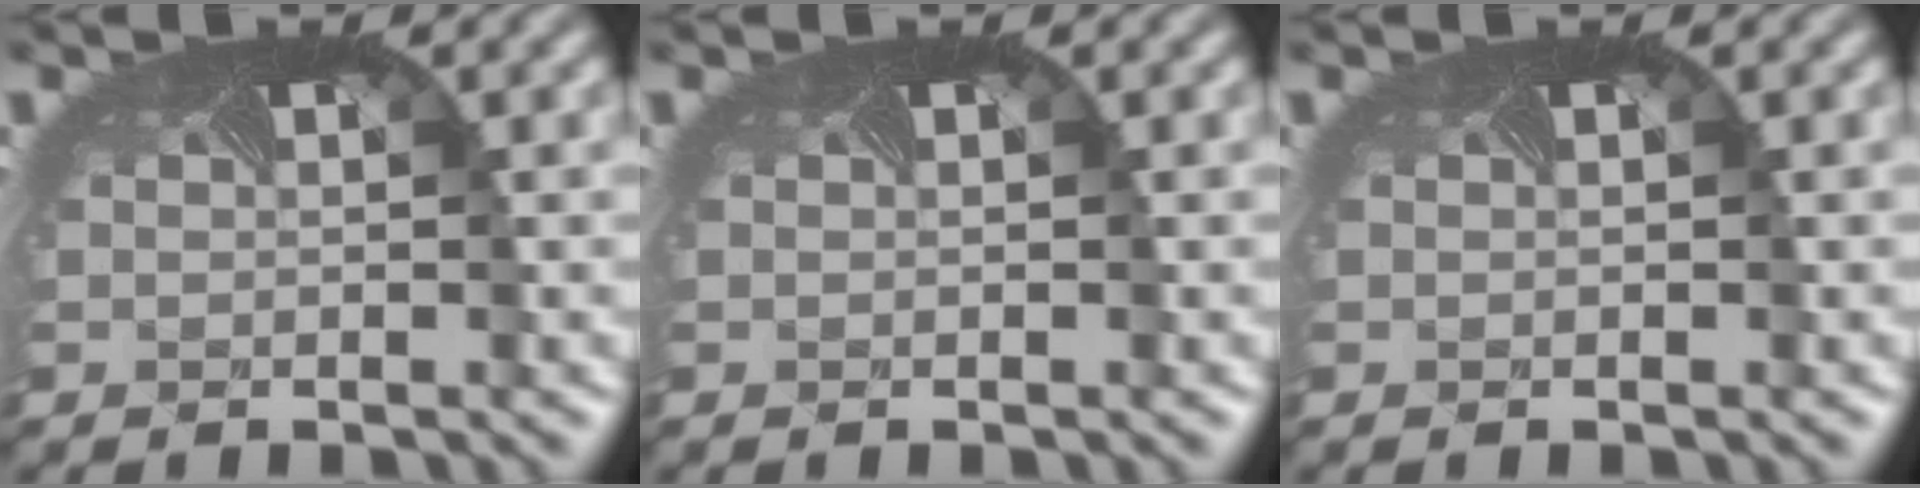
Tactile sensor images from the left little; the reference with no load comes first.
{"total": 0.0}
{"total": 0.0}